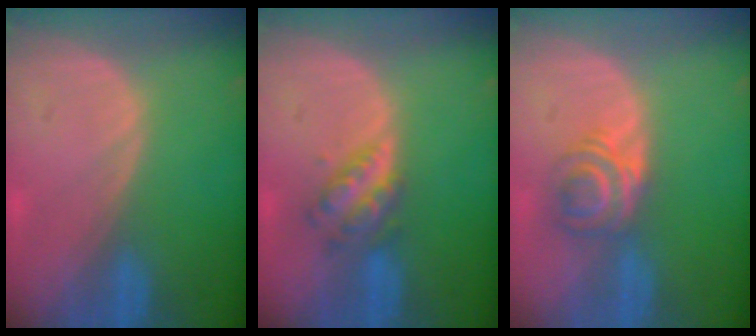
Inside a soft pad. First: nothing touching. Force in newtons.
{"total": 4.6, "press": 4.6, "slide": 0.5}
{"total": 5.9, "press": 4.8, "slide": 3.4}